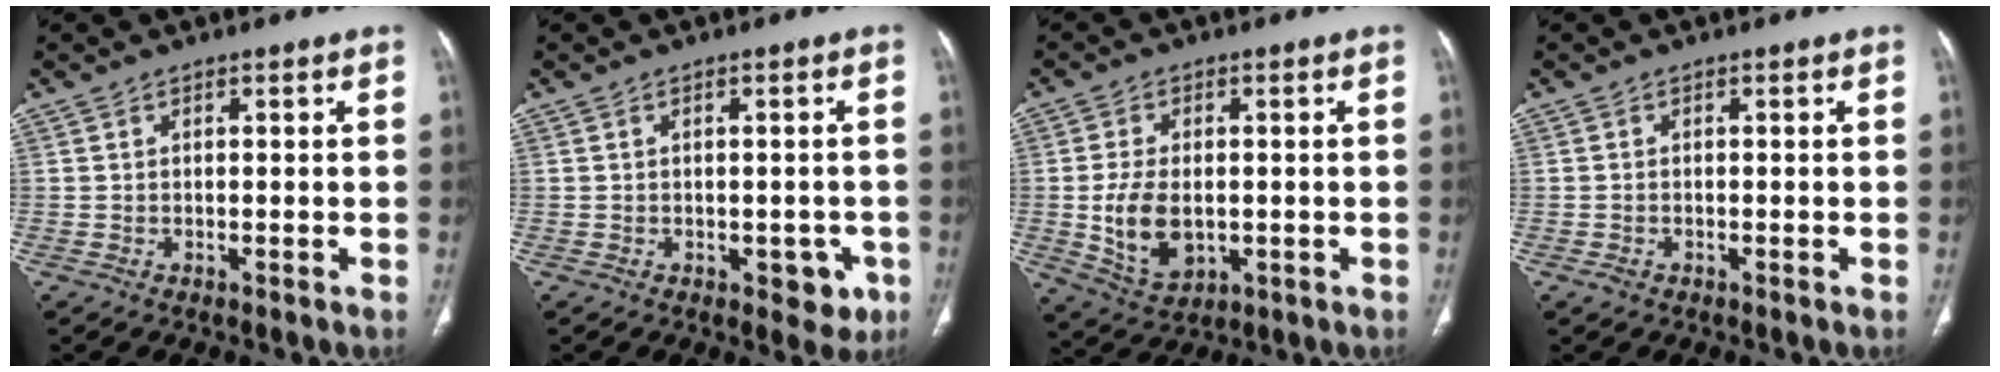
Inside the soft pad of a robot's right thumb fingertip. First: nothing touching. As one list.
[{"total": 4.4, "force": [-1.7, 2.6, 3.1], "torque": [-0.008, 0.003, -0.016]}, {"total": 9.7, "force": [-1.0, 6.0, 7.5], "torque": [-0.135, -0.007, -0.004]}, {"total": 0.8, "force": [-0.6, 0.5, 0.3], "torque": [-0.010, 0.001, -0.010]}]